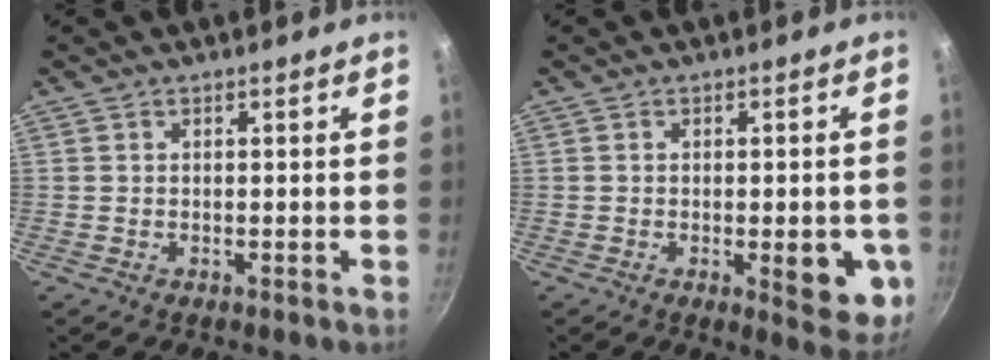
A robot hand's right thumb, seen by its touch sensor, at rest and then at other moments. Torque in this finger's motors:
{"motor_torque": [1.11, 1.33, -0.16, 0.05, 0.23]}